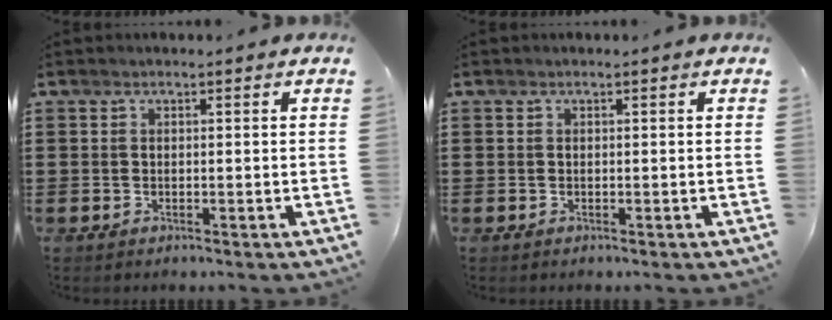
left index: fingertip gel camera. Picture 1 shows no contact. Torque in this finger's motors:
{"motor_torque": [-0.02, 0.01, 0.00, 0.00]}